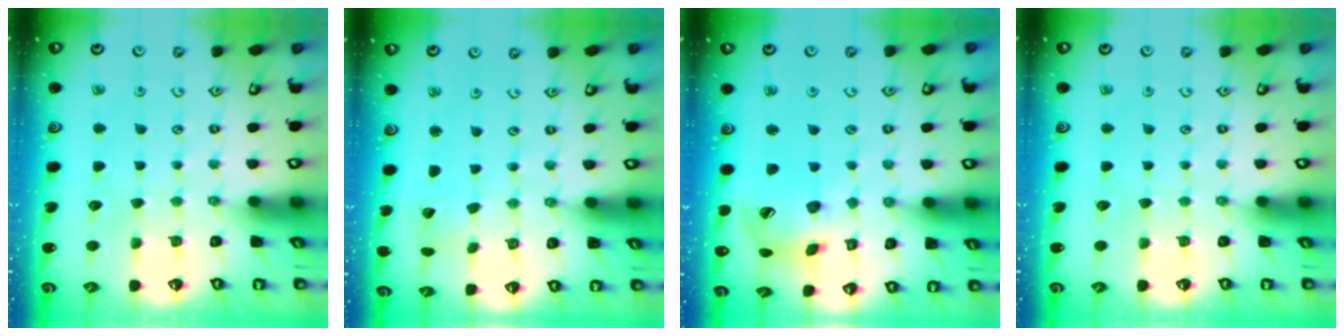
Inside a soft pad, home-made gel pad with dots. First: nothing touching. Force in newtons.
{"total": 1.3, "press": 1.3, "slide": 0.0}
{"total": 15.3, "press": 15.1, "slide": 2.3}
{"total": 0.0}